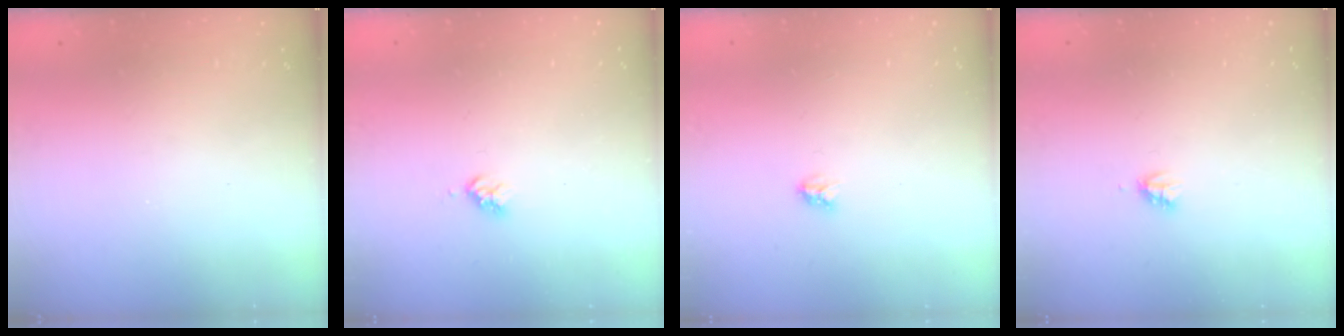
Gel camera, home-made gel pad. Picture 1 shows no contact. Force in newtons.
{"total": 3.2, "press": 3.2, "slide": 0.4}
{"total": 2.9, "press": 2.9, "slide": 0.3}
{"total": 2.2, "press": 2.2, "slide": 0.3}